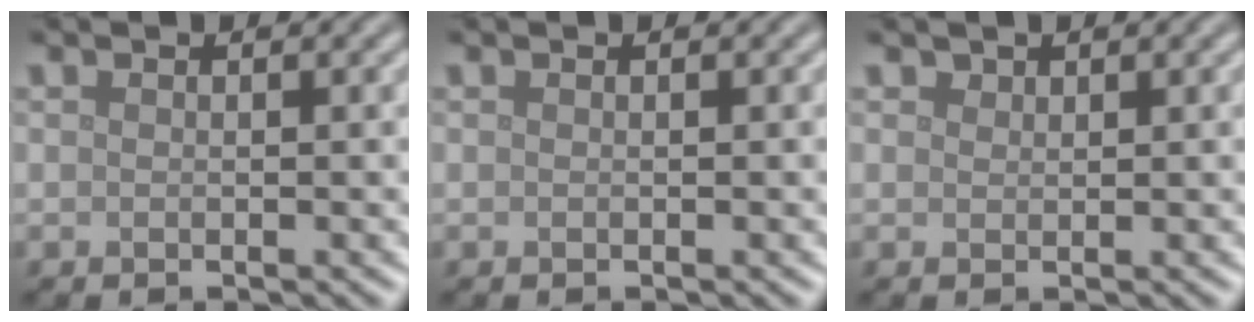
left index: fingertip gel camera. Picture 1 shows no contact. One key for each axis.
{"total": 0.0}
{"total": 0.7, "fx": 0.6, "fy": 0.4, "fz": 0.0, "tx": 0.000, "ty": 0.000, "tz": 0.012}